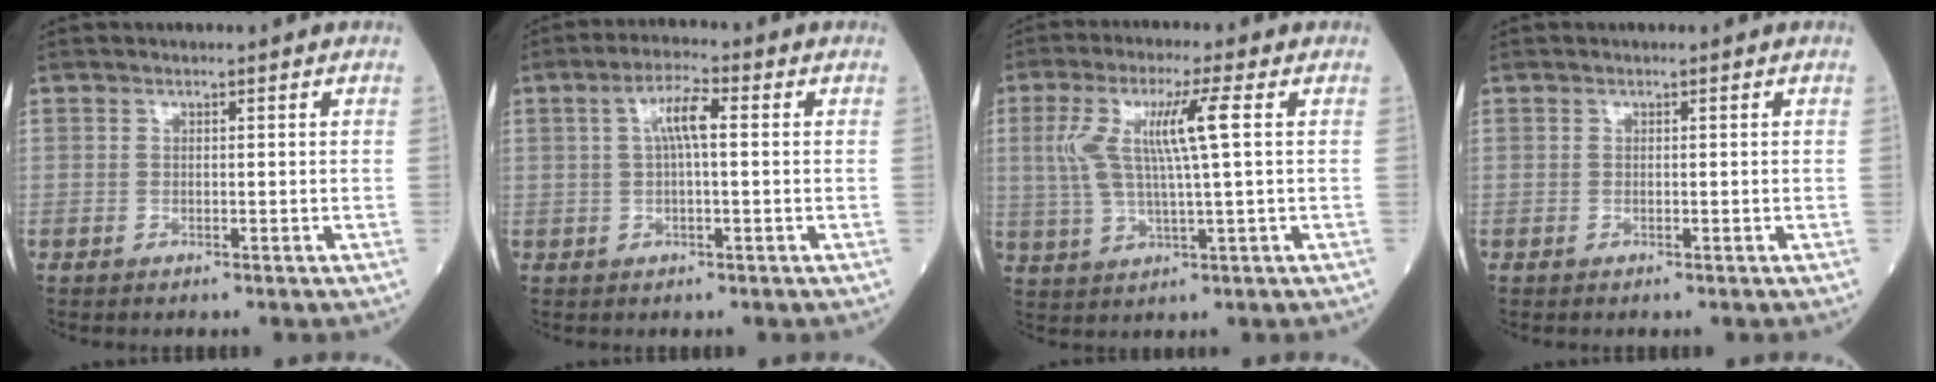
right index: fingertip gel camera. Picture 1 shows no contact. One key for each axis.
{"total": 4.9, "fx": 0.9, "fy": 0.9, "fz": 4.8, "tx": -0.089, "ty": 0.016, "tz": 0.014}
{"total": 8.8, "fx": 1.9, "fy": 0.2, "fz": 8.5, "tx": -0.187, "ty": 0.012, "tz": 0.041}
{"total": 0.0}